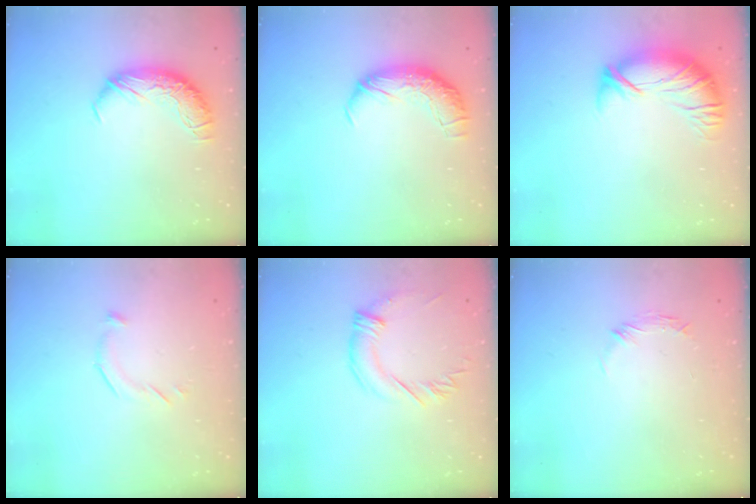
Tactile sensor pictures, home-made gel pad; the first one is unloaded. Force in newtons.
{"total": 2.3, "press": 1.0, "slide": 2.1}
{"total": 2.9, "press": 1.0, "slide": 2.7}
{"total": 6.5, "press": 6.4, "slide": 0.7}
{"total": 1.6, "press": 1.0, "slide": 1.2}
{"total": 5.9, "press": 5.8, "slide": 1.0}